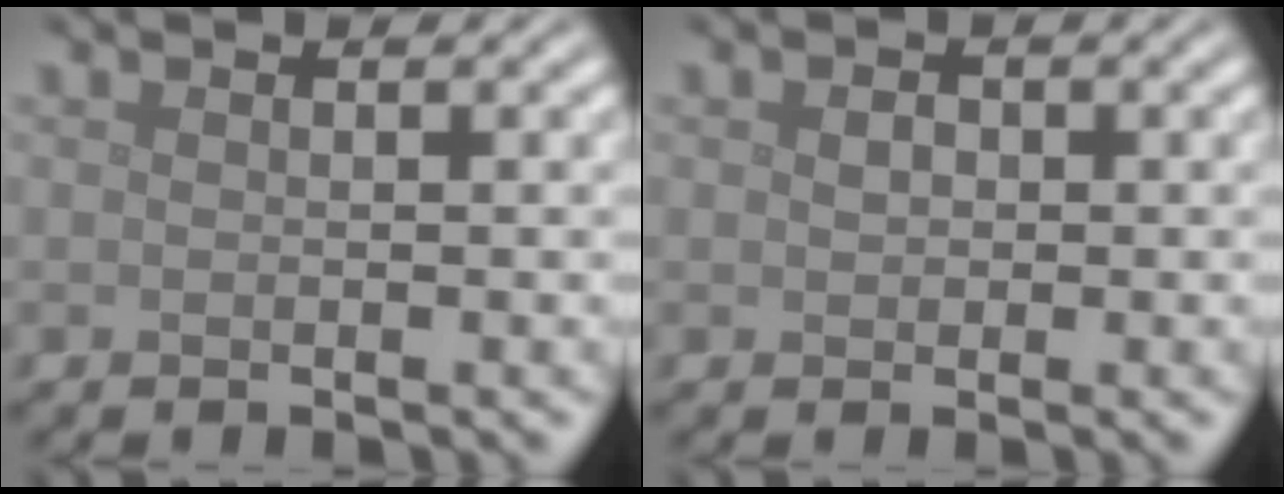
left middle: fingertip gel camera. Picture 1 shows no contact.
{"total": 0.9, "force": [0.1, 0.8, 0.5], "torque": [-0.008, 0.000, -0.001]}